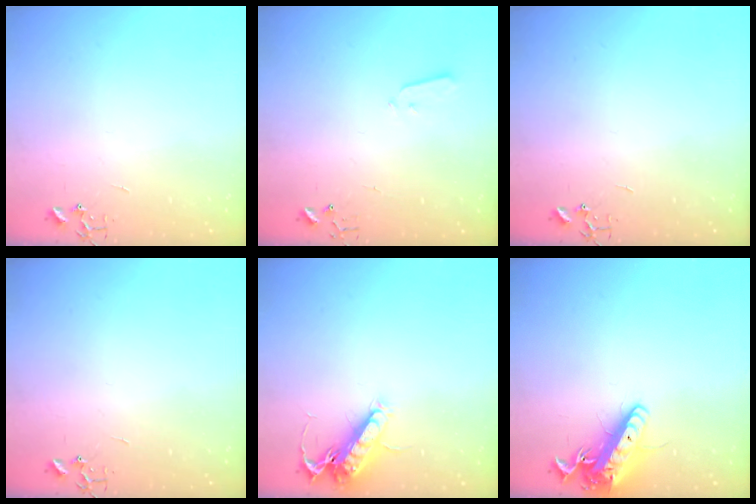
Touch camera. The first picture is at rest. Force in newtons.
{"total": 3.4, "press": 3.3, "slide": 0.7}
{"total": 0.0}
{"total": 0.0}
{"total": 13.8, "press": 13.8, "slide": 1.2}
{"total": 16.0, "press": 15.7, "slide": 3.1}